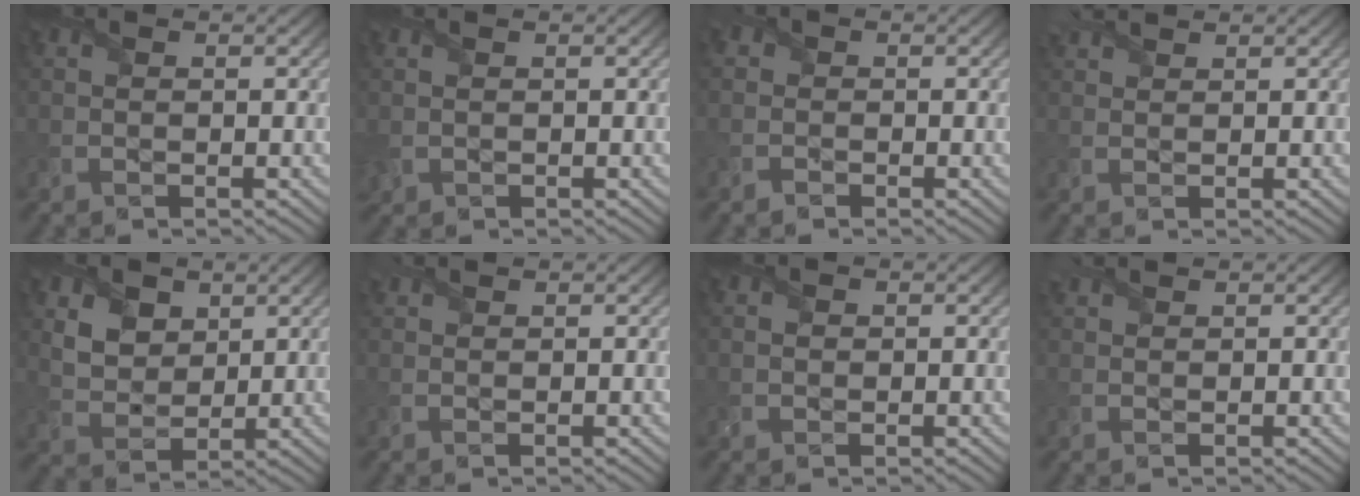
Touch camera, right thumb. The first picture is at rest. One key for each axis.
{"total": 0.9, "fx": 0.4, "fy": 0.8, "fz": 0.2, "tx": -0.017, "ty": -0.002, "tz": 0.006}
{"total": 1.7, "fx": -0.8, "fy": 1.5, "fz": 0.3, "tx": -0.006, "ty": 0.004, "tz": -0.021}
{"total": 2.5, "fx": 2.3, "fy": 0.4, "fz": 0.9, "tx": -0.029, "ty": 0.016, "tz": 0.044}
{"total": 6.1, "fx": 3.1, "fy": 4.3, "fz": 3.0, "tx": -0.098, "ty": -0.014, "tz": 0.049}
{"total": 1.2, "fx": 1.1, "fy": 0.1, "fz": 0.2, "tx": -0.010, "ty": 0.007, "tz": 0.022}
{"total": 0.6, "fx": 0.1, "fy": 0.5, "fz": 0.3, "tx": -0.014, "ty": 0.000, "tz": 0.001}
{"total": 1.6, "fx": 1.6, "fy": 0.1, "fz": 0.5, "tx": -0.016, "ty": 0.010, "tz": 0.032}